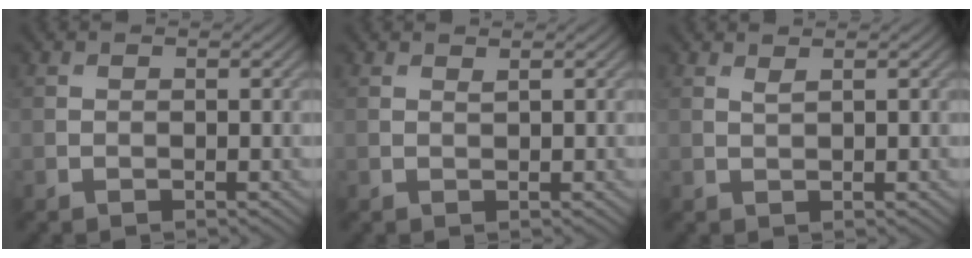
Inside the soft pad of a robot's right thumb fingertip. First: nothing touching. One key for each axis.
{"total": 0.5, "fx": 0.5, "fy": 0.0, "fz": 0.2, "tx": -0.002, "ty": -0.002, "tz": 0.010}
{"total": 0.9, "fx": 0.7, "fy": 0.0, "fz": 0.5, "tx": -0.011, "ty": 0.001, "tz": 0.014}